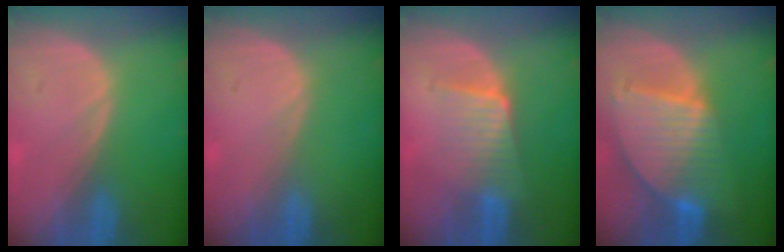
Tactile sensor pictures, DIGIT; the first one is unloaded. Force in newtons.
{"total": 0.0}
{"total": 5.8, "press": 5.4, "slide": 2.1}
{"total": 9.4, "press": 8.1, "slide": 4.9}